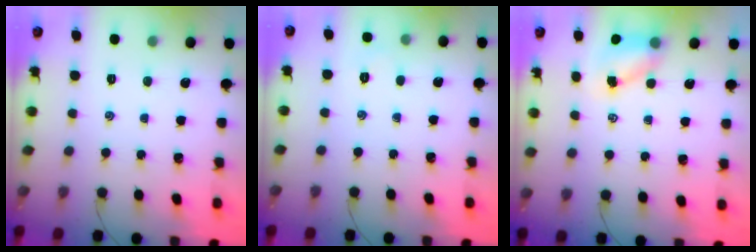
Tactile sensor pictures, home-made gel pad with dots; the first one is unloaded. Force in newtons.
{"total": 3.4, "press": 3.3, "slide": 1.1}
{"total": 5.0, "press": 5.0, "slide": 0.7}